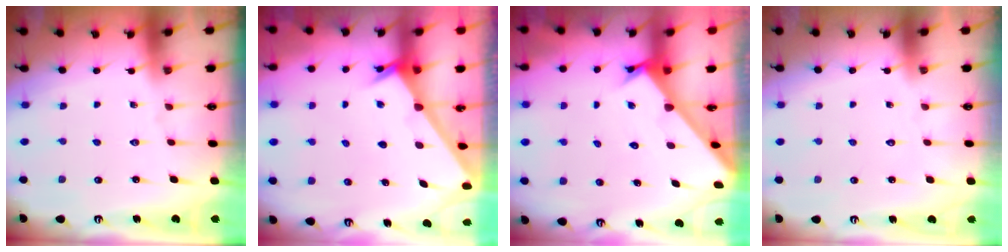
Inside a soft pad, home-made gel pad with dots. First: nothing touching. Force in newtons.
{"total": 2.3, "press": 2.3, "slide": 0.2}
{"total": 2.1, "press": 2.1, "slide": 0.2}
{"total": 1.7, "press": 1.7, "slide": 0.1}